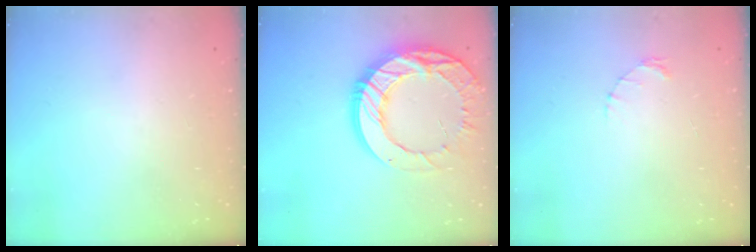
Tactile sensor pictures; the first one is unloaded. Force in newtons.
{"total": 21.8, "press": 21.7, "slide": 1.9}
{"total": 1.6, "press": 1.5, "slide": 0.3}